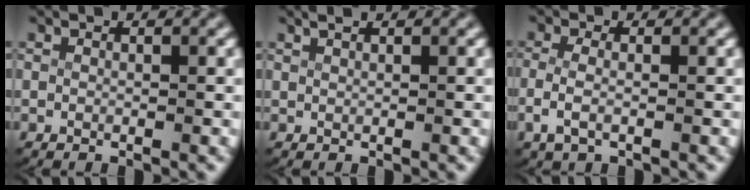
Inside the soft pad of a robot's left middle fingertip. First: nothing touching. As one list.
[{"total": 1.1, "force": [1.0, 0.1, 0.5], "torque": [-0.008, 0.000, 0.020]}, {"total": 2.6, "force": [-0.8, 1.2, 2.1], "torque": [-0.064, -0.013, -0.008]}]